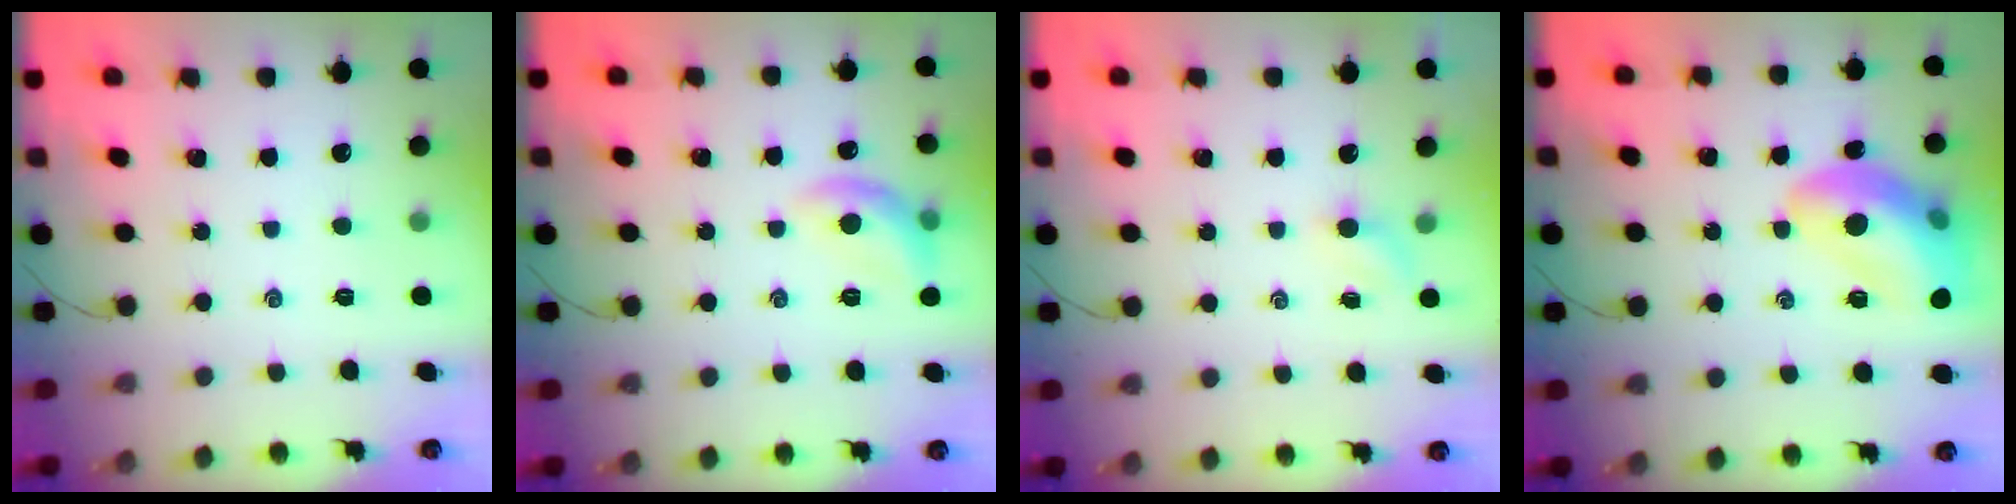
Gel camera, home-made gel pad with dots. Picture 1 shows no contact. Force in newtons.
{"total": 9.8, "press": 9.8, "slide": 0.4}
{"total": 2.6, "press": 2.4, "slide": 0.8}
{"total": 17.7, "press": 17.5, "slide": 2.7}